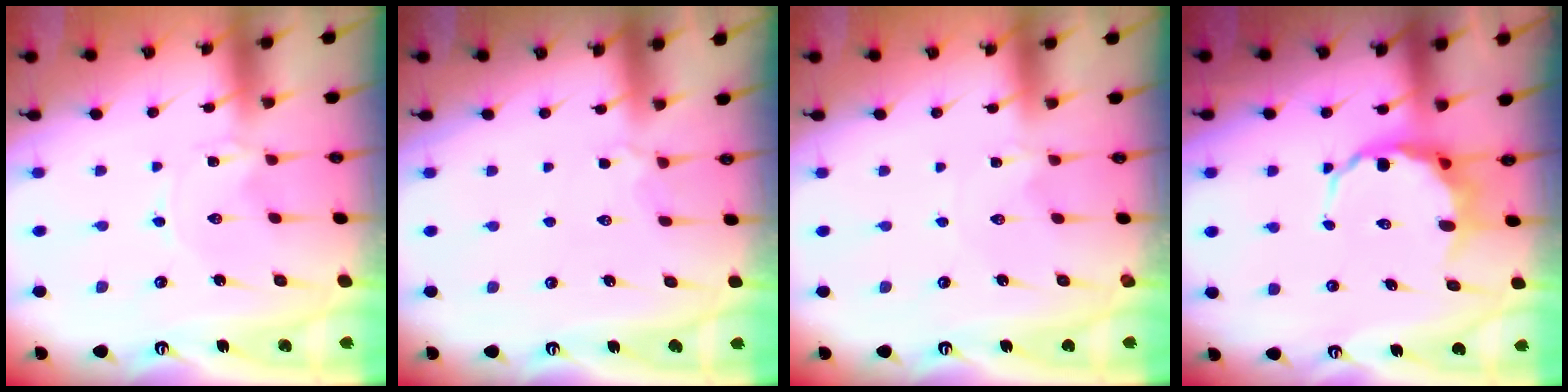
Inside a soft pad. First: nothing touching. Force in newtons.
{"total": 4.0, "press": 3.9, "slide": 1.0}
{"total": 0.0}
{"total": 7.3, "press": 7.0, "slide": 2.0}